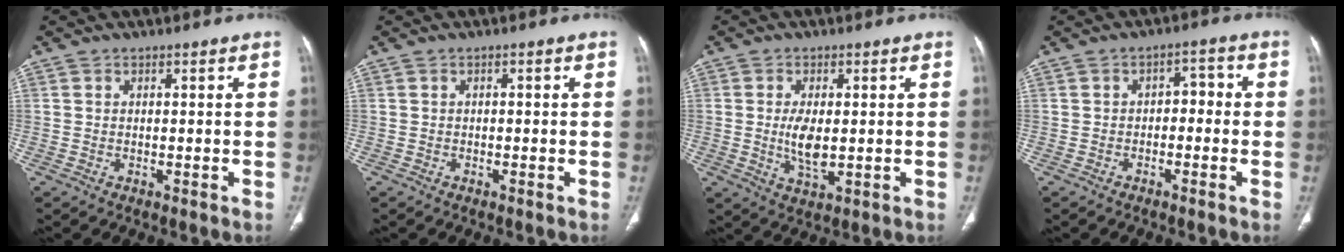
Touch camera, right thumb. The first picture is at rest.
{"total": 0.0}
{"total": 5.9, "force": [0.0, 2.6, 5.3], "torque": [-0.101, -0.013, 0.005]}
{"total": 3.7, "force": [-0.8, 2.4, 2.7], "torque": [-0.020, 0.025, -0.019]}